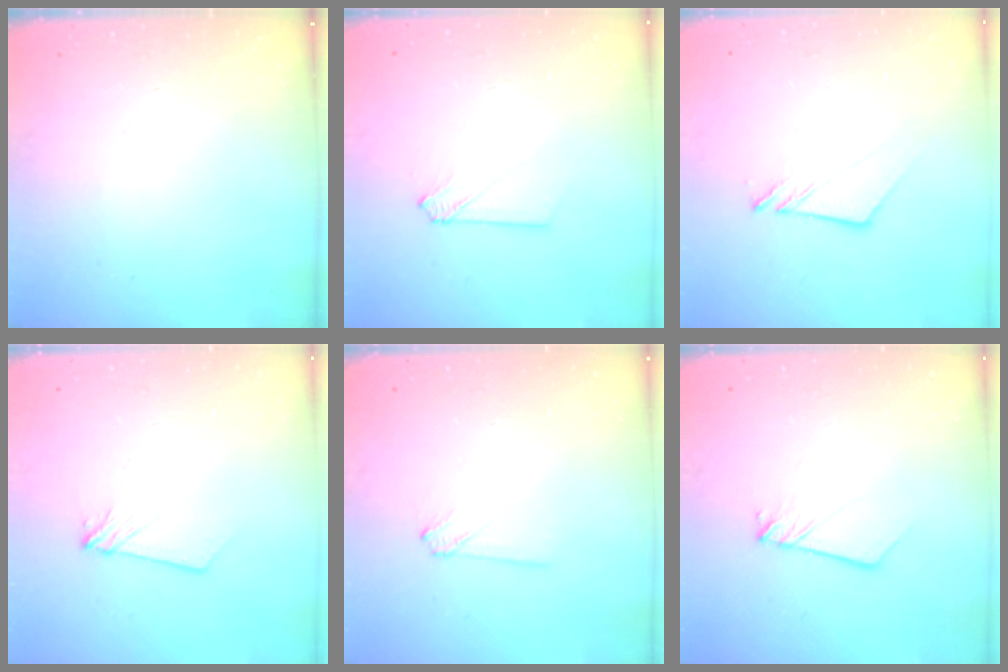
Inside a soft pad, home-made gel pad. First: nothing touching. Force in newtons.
{"total": 3.0, "press": 3.0, "slide": 0.4}
{"total": 6.9, "press": 6.8, "slide": 0.3}
{"total": 4.8, "press": 4.8, "slide": 0.3}
{"total": 0.8, "press": 0.8, "slide": 0.0}
{"total": 2.4, "press": 2.4, "slide": 0.1}